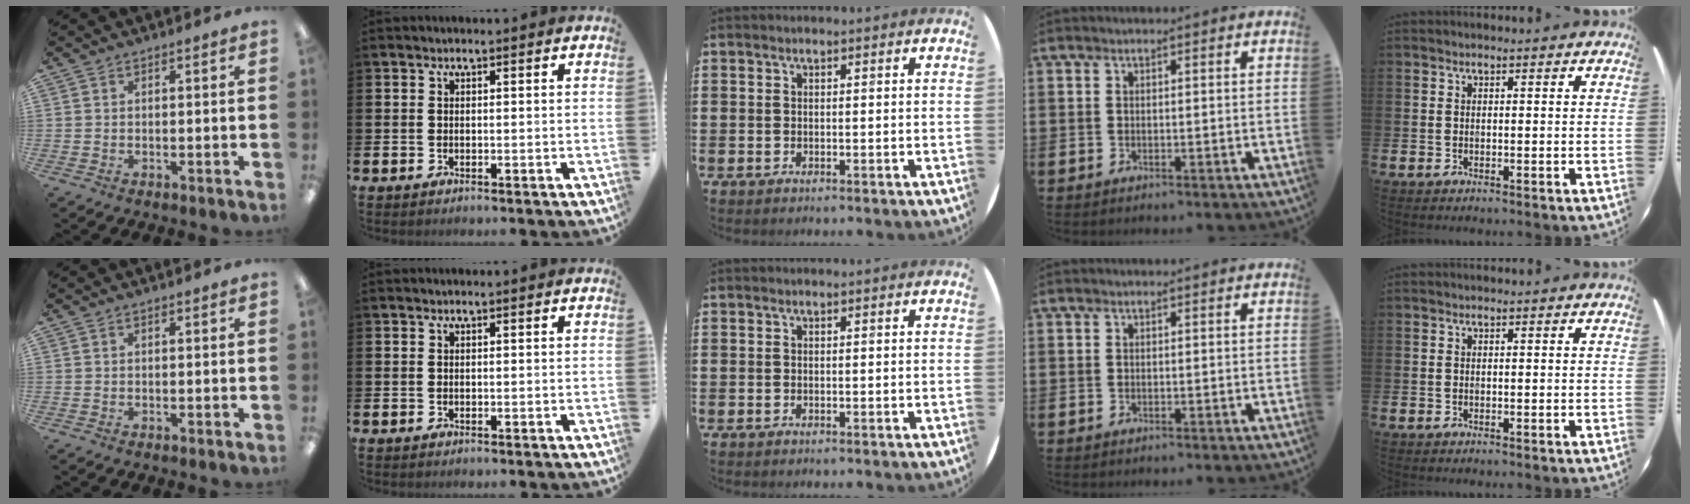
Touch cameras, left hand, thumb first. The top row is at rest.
{}